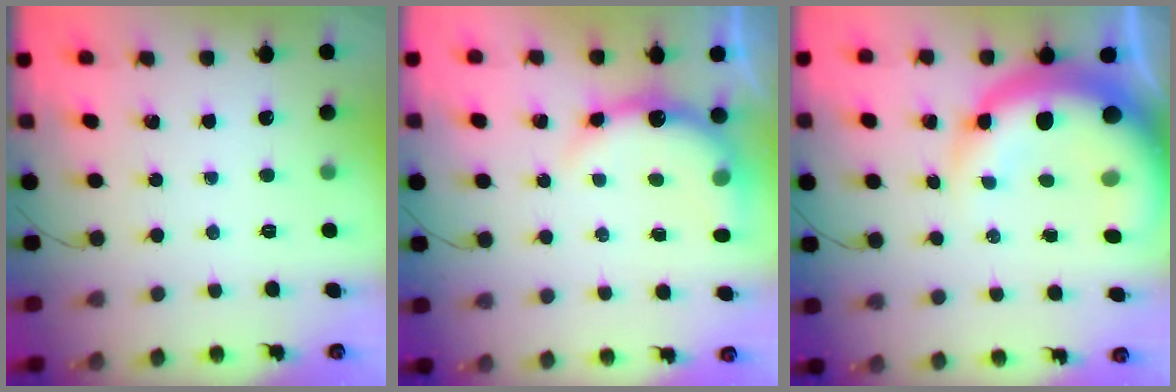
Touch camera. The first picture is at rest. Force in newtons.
{"total": 8.2, "press": 8.1, "slide": 1.2}
{"total": 18.1, "press": 17.6, "slide": 4.5}